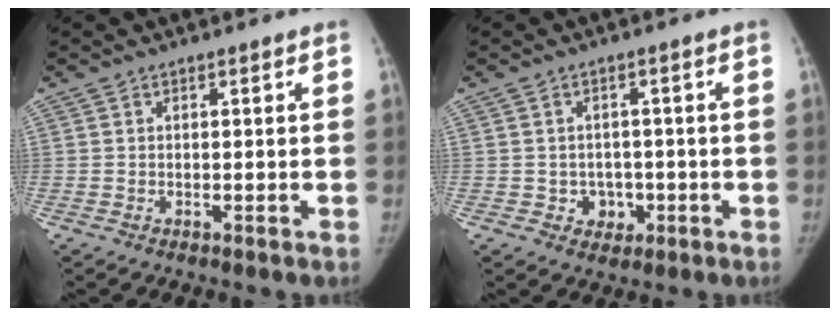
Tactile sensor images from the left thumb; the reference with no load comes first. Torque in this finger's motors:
{"motor_torque": [0.00, 0.00, 0.12, 0.14, 0.00]}